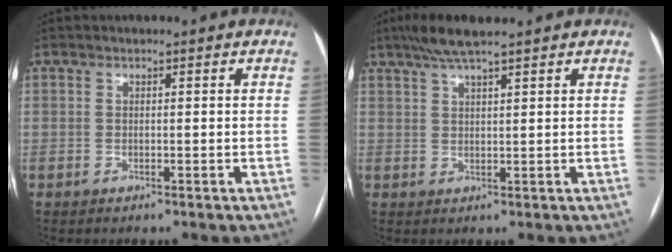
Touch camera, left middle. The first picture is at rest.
{"total": 5.6, "force": [4.4, 0.1, 3.5], "torque": [-0.067, 0.024, 0.081]}